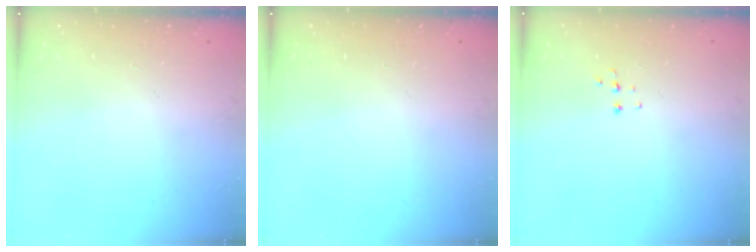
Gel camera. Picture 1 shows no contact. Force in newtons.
{"total": 0.0}
{"total": 3.7, "press": 3.7, "slide": 0.3}